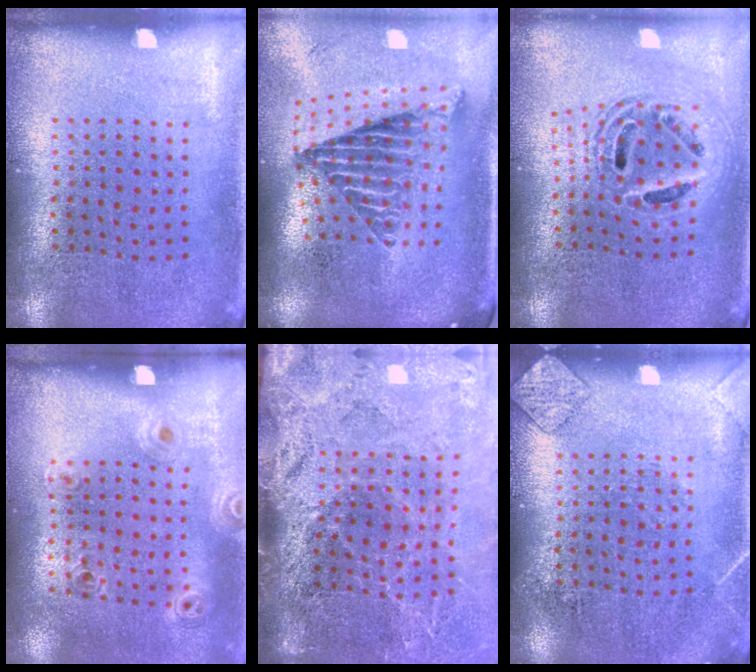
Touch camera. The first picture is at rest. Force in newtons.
{"total": 2.5, "press": 1.7, "slide": 1.9}
{"total": 1.8, "press": 1.5, "slide": 1.1}
{"total": 1.1, "press": 1.0, "slide": 0.5}
{"total": 4.0, "press": 3.3, "slide": 2.2}
{"total": 1.6, "press": 1.5, "slide": 0.1}